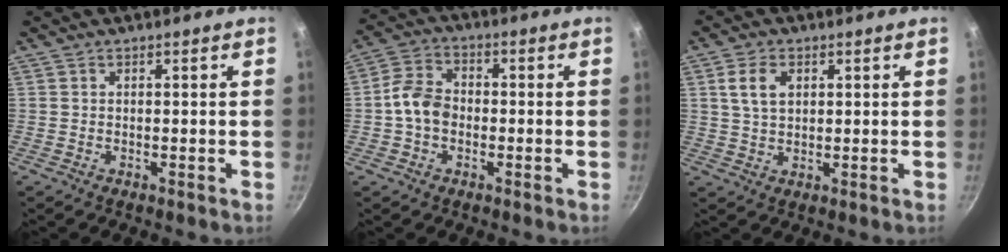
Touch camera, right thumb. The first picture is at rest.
{"total": 7.2, "force": [-1.1, 5.4, 4.6], "torque": [-0.069, 0.026, -0.032]}
{"total": 5.4, "force": [1.7, 3.5, 3.7], "torque": [-0.058, -0.001, 0.034]}